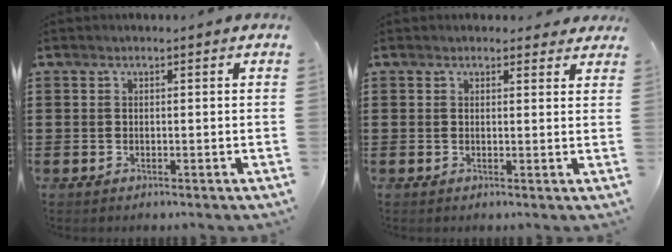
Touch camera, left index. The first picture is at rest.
{"total": 1.6, "force": [1.4, 0.8, 0.3], "torque": [-0.001, 0.003, 0.026]}